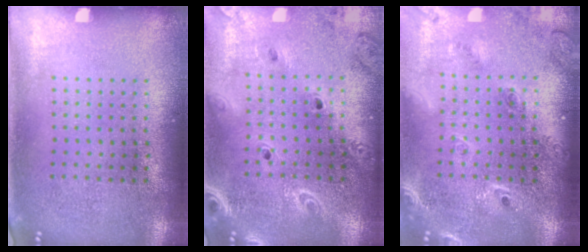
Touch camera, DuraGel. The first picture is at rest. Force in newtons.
{"total": 2.1, "press": 1.9, "slide": 0.9}
{"total": 2.3, "press": 1.8, "slide": 1.3}